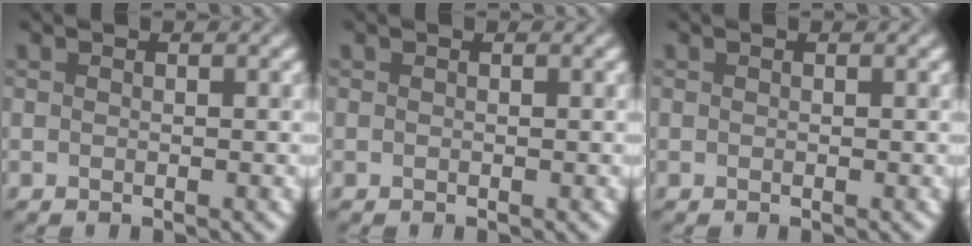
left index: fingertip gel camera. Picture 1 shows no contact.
{"total": 0.0}
{"total": 0.0}